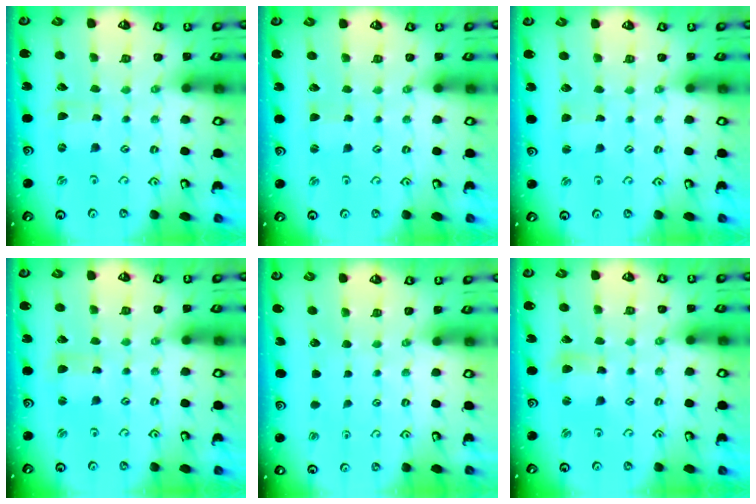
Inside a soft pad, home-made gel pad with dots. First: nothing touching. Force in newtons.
{"total": 0.6, "press": 0.6, "slide": 0.0}
{"total": 1.3, "press": 1.3, "slide": 0.2}
{"total": 2.2, "press": 2.2, "slide": 0.3}
{"total": 0.0}
{"total": 3.9, "press": 3.9, "slide": 0.5}